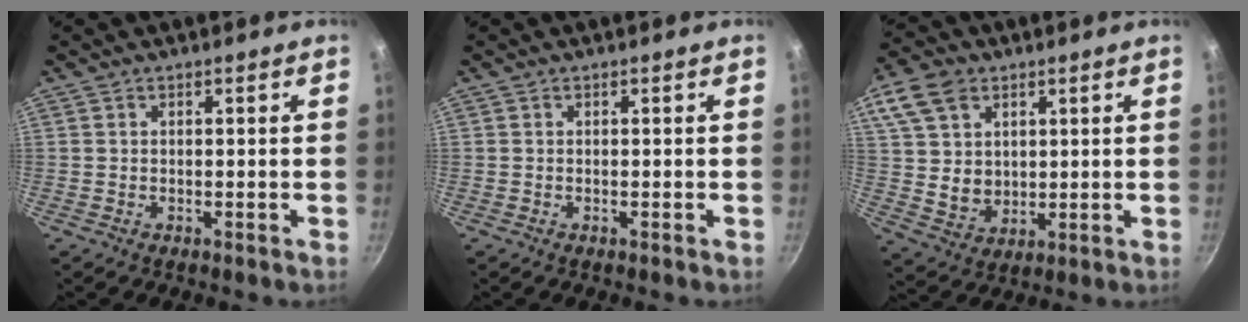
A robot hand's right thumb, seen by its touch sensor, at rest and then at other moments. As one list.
[{"total": 0.0}, {"total": 13.4, "force": [5.4, 10.3, 6.8], "torque": [-0.115, -0.011, 0.108]}]